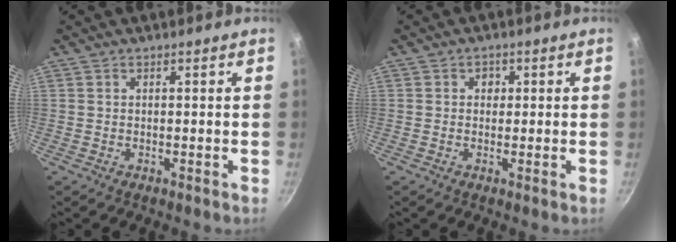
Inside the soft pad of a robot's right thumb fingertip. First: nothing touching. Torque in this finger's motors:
{"motor_torque": [-0.39, 0.38, 0.20, -0.05, -0.01]}